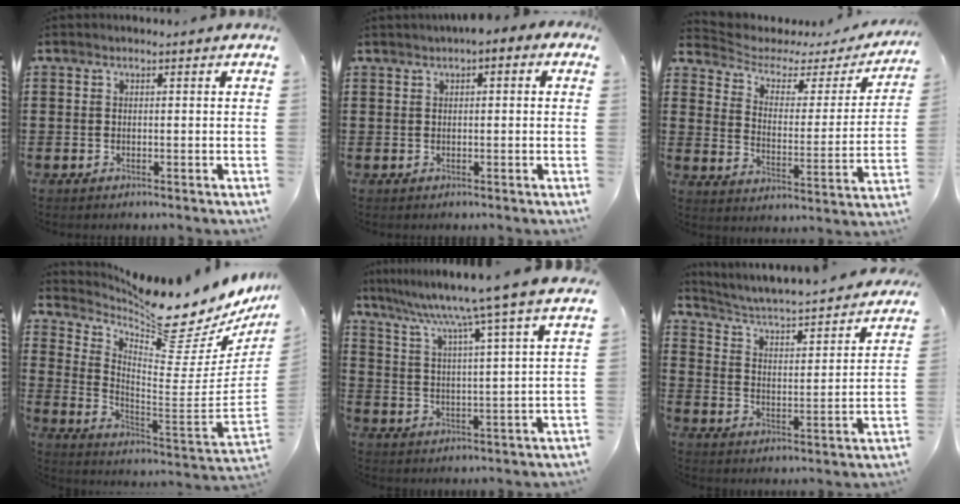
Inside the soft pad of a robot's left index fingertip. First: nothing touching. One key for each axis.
{"total": 1.4, "fx": 0.3, "fy": 0.6, "fz": 1.2, "tx": -0.025, "ty": 0.003, "tz": 0.004}
{"total": 3.5, "fx": 2.3, "fy": 2.2, "fz": 1.6, "tx": -0.051, "ty": -0.011, "tz": 0.030}
{"total": 9.5, "fx": 8.7, "fy": 0.7, "fz": 3.9, "tx": -0.089, "ty": -0.099, "tz": 0.139}
{"total": 8.4, "fx": 7.1, "fy": -2.0, "fz": 4.1, "tx": -0.108, "ty": -0.050, "tz": 0.109}
{"total": 3.0, "fx": 2.8, "fy": 0.0, "fz": 1.1, "tx": -0.040, "ty": -0.036, "tz": 0.035}